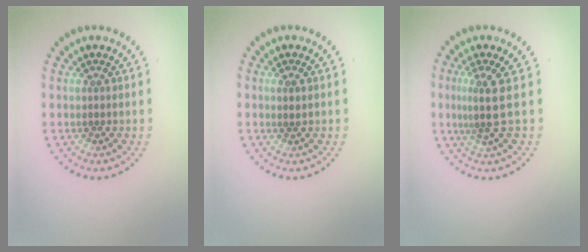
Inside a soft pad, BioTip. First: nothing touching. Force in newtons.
{"total": 0.6, "press": 0.3, "slide": 0.5}
{"total": 2.9, "press": 2.0, "slide": 2.1}